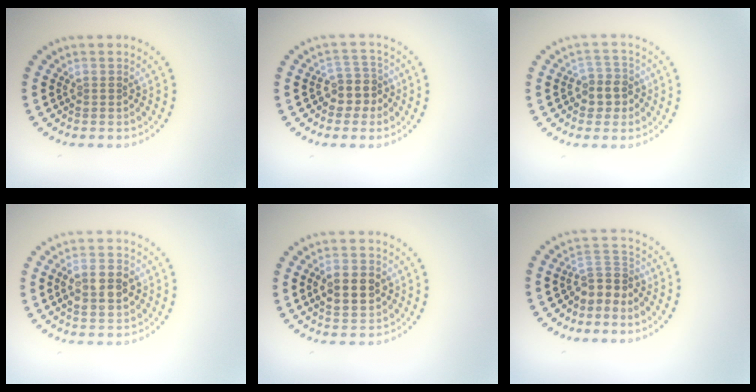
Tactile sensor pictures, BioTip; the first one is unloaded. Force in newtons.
{"total": 2.5, "press": 2.0, "slide": 1.5}
{"total": 2.5, "press": 2.2, "slide": 1.0}
{"total": 4.2, "press": 4.2, "slide": 0.4}
{"total": 4.0, "press": 4.0, "slide": 0.4}
{"total": 2.6, "press": 1.9, "slide": 1.8}